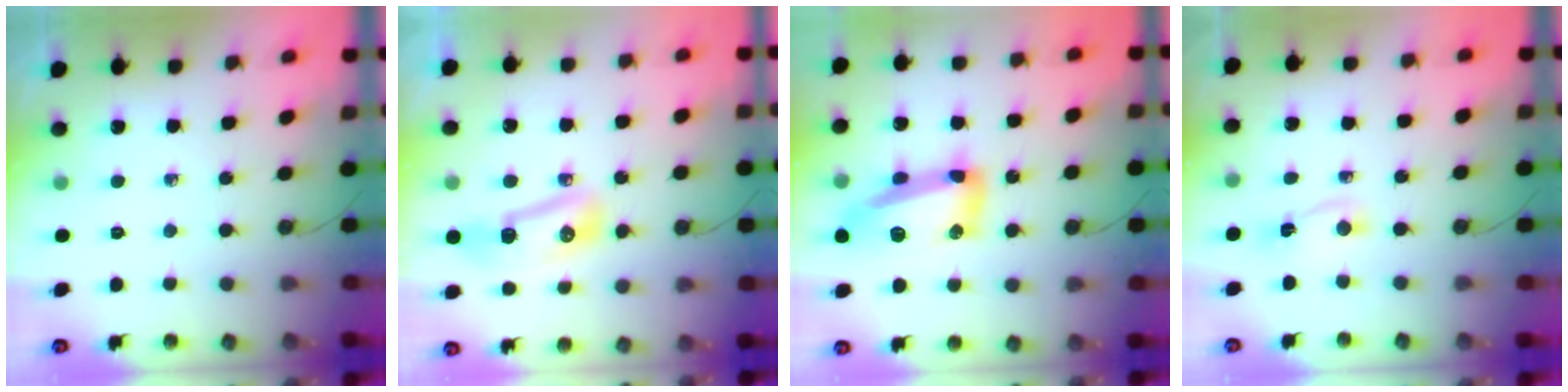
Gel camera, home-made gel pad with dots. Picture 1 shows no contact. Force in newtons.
{"total": 12.4, "press": 11.5, "slide": 4.7}
{"total": 15.6, "press": 15.5, "slide": 1.3}
{"total": 2.6, "press": 2.6, "slide": 0.6}